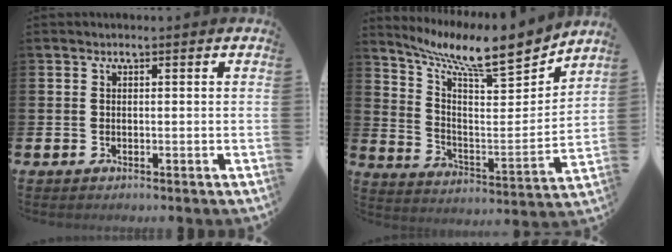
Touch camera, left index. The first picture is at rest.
{"total": 11.5, "force": [9.7, 2.2, 5.8], "torque": [-0.124, -0.077, 0.157]}